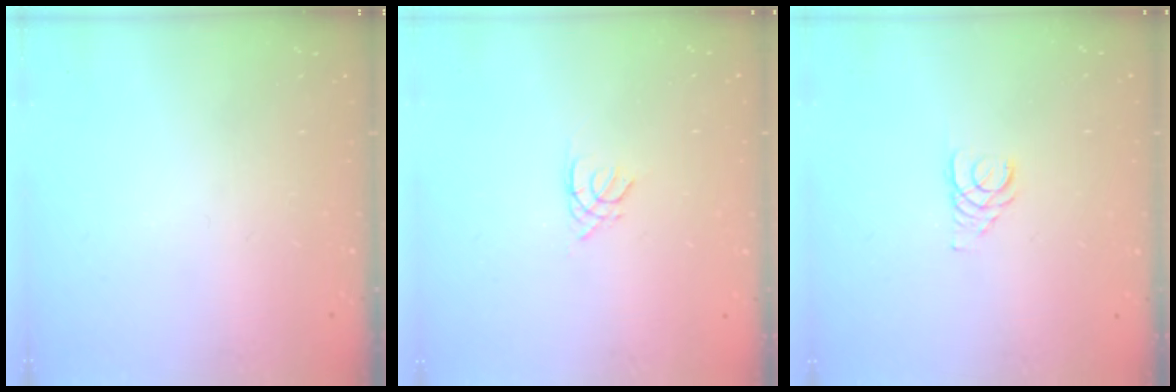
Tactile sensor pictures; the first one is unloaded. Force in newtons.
{"total": 1.3, "press": 1.3, "slide": 0.3}
{"total": 2.9, "press": 2.9, "slide": 0.3}